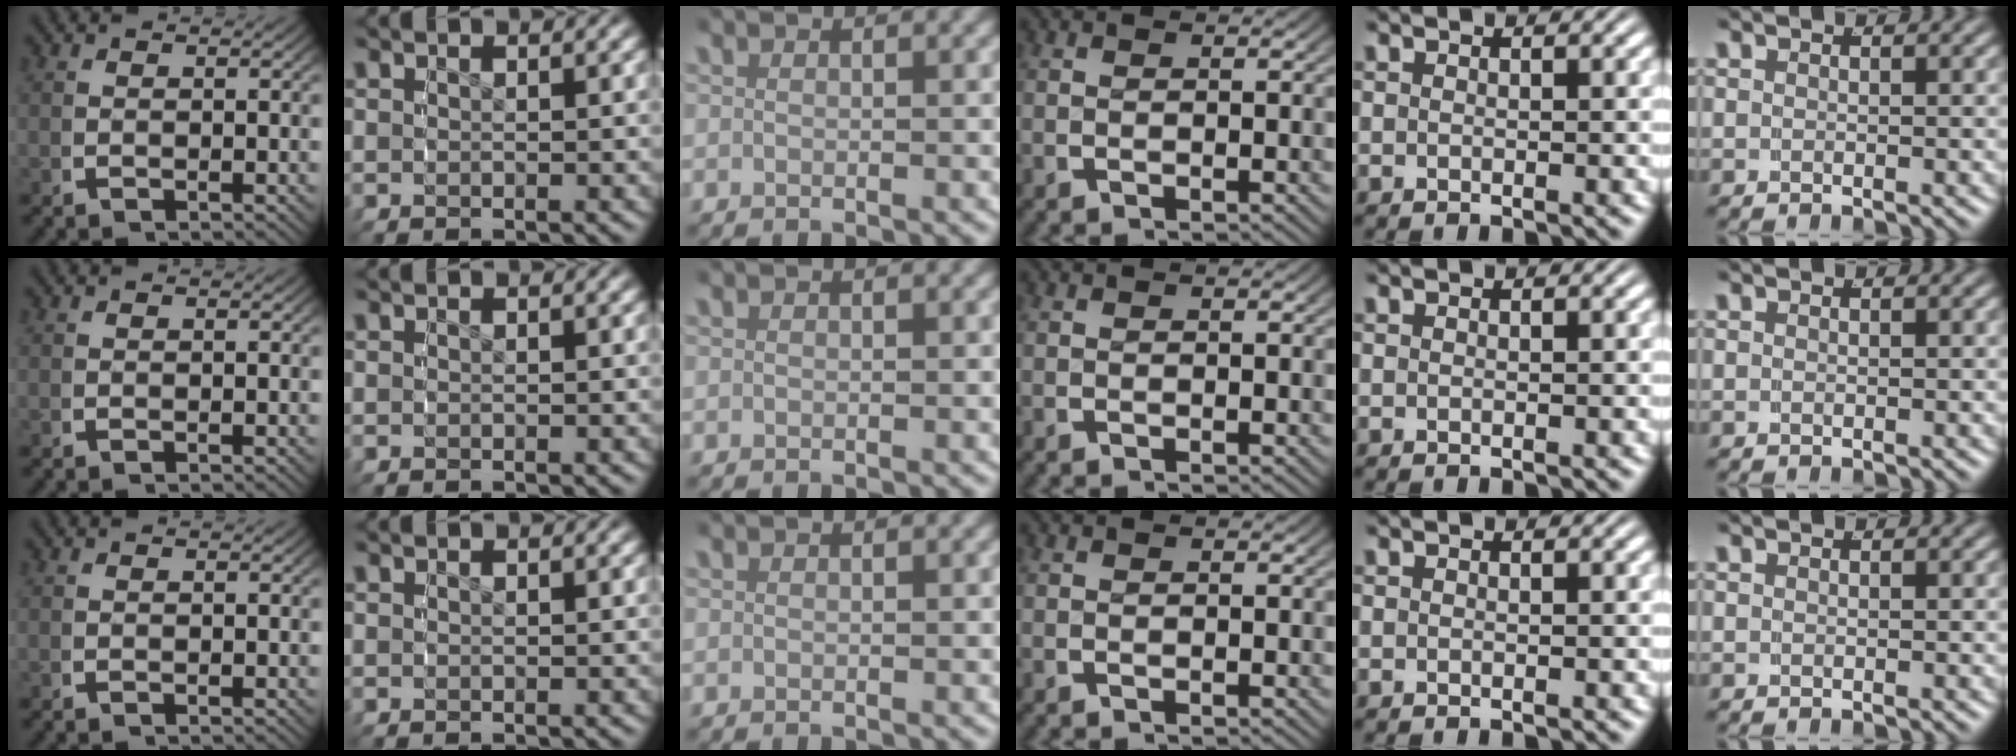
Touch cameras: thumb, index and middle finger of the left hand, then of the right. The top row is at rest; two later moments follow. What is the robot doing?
{"motion": "grasp_and_lifting", "object": "camera"}